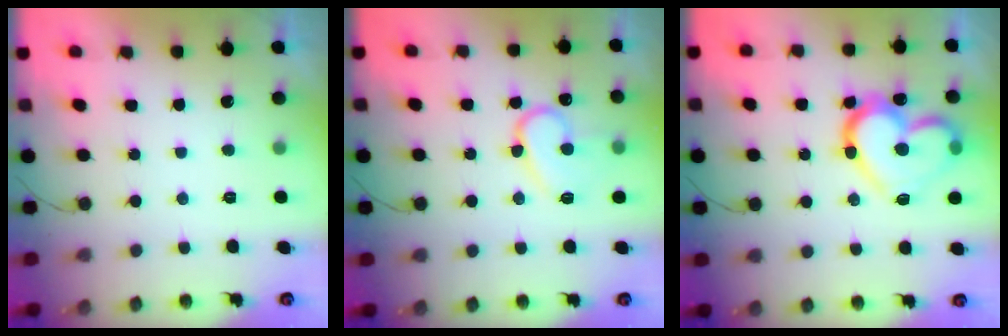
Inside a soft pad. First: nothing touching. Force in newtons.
{"total": 12.4, "press": 12.3, "slide": 1.5}
{"total": 18.5, "press": 18.3, "slide": 2.3}